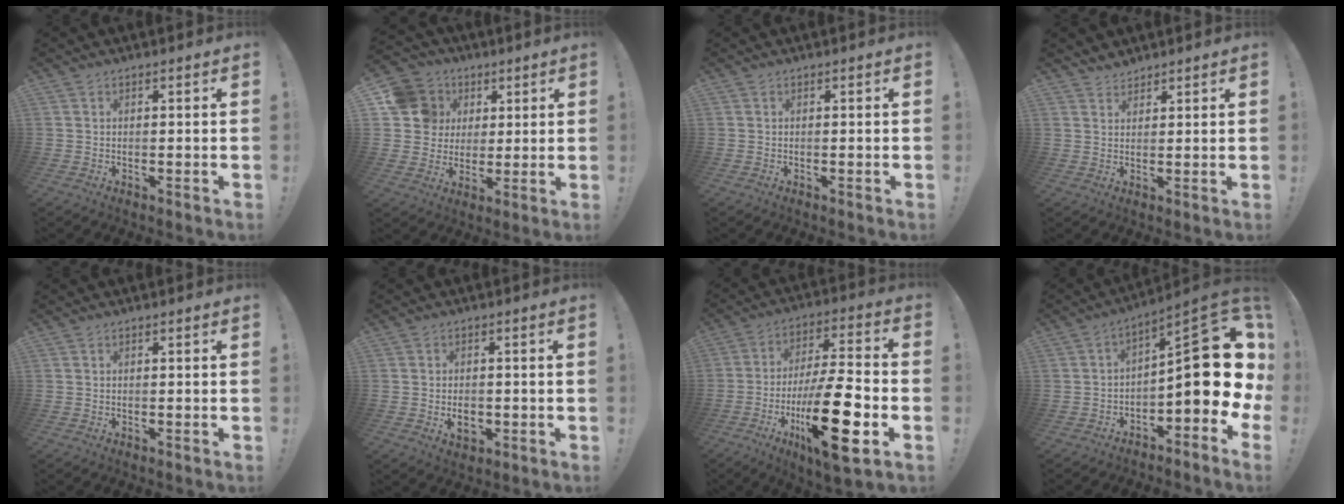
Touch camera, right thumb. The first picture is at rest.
{"total": 13.6, "force": [3.9, 12.2, 4.5], "torque": [-0.064, -0.009, 0.086]}
{"total": 0.0}
{"total": 3.1, "force": [2.8, 1.2, 0.3], "torque": [0.006, -0.022, 0.052]}
{"total": 0.0}
{"total": 4.1, "force": [-0.8, 3.1, 2.6], "torque": [-0.018, -0.001, -0.012]}
{"total": 23.9, "force": [-7.5, 6.8, 21.6], "torque": [-0.369, 0.032, -0.115]}
{"total": 18.2, "force": [0.0, 6.4, 17.1], "torque": [-0.236, -0.006, 0.001]}